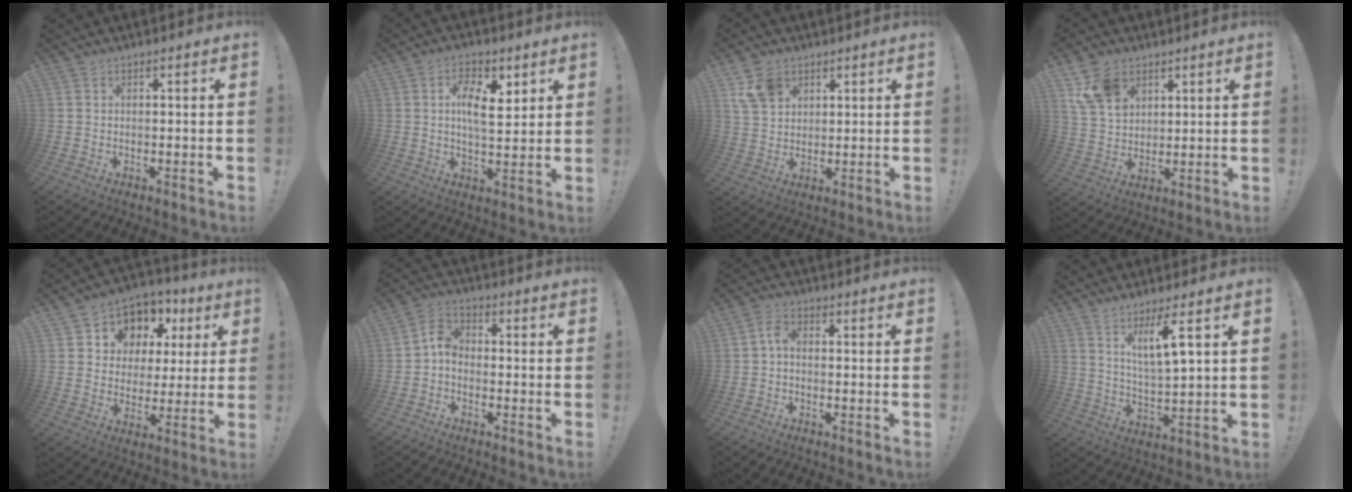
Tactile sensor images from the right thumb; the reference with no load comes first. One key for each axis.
{"total": 9.7, "fx": 3.7, "fy": 4.5, "fz": 7.8, "tx": -0.114, "ty": -0.012, "tz": 0.061}
{"total": 8.9, "fx": 4.9, "fy": 6.4, "fz": 3.8, "tx": -0.075, "ty": -0.016, "tz": 0.098}
{"total": 11.3, "fx": 6.2, "fy": 7.9, "fz": 5.1, "tx": -0.091, "ty": -0.020, "tz": 0.126}
{"total": 9.0, "fx": 3.5, "fy": 7.9, "fz": 2.6, "tx": -0.040, "ty": -0.032, "tz": 0.073}
{"total": 5.7, "fx": -1.7, "fy": 4.0, "fz": 3.7, "tx": -0.081, "ty": 0.014, "tz": -0.030}
{"total": 3.4, "fx": -0.5, "fy": 2.0, "fz": 2.8, "tx": -0.051, "ty": 0.014, "tz": -0.008}
{"total": 8.9, "fx": 5.4, "fy": 0.8, "fz": 7.0, "tx": -0.121, "ty": -0.024, "tz": 0.088}